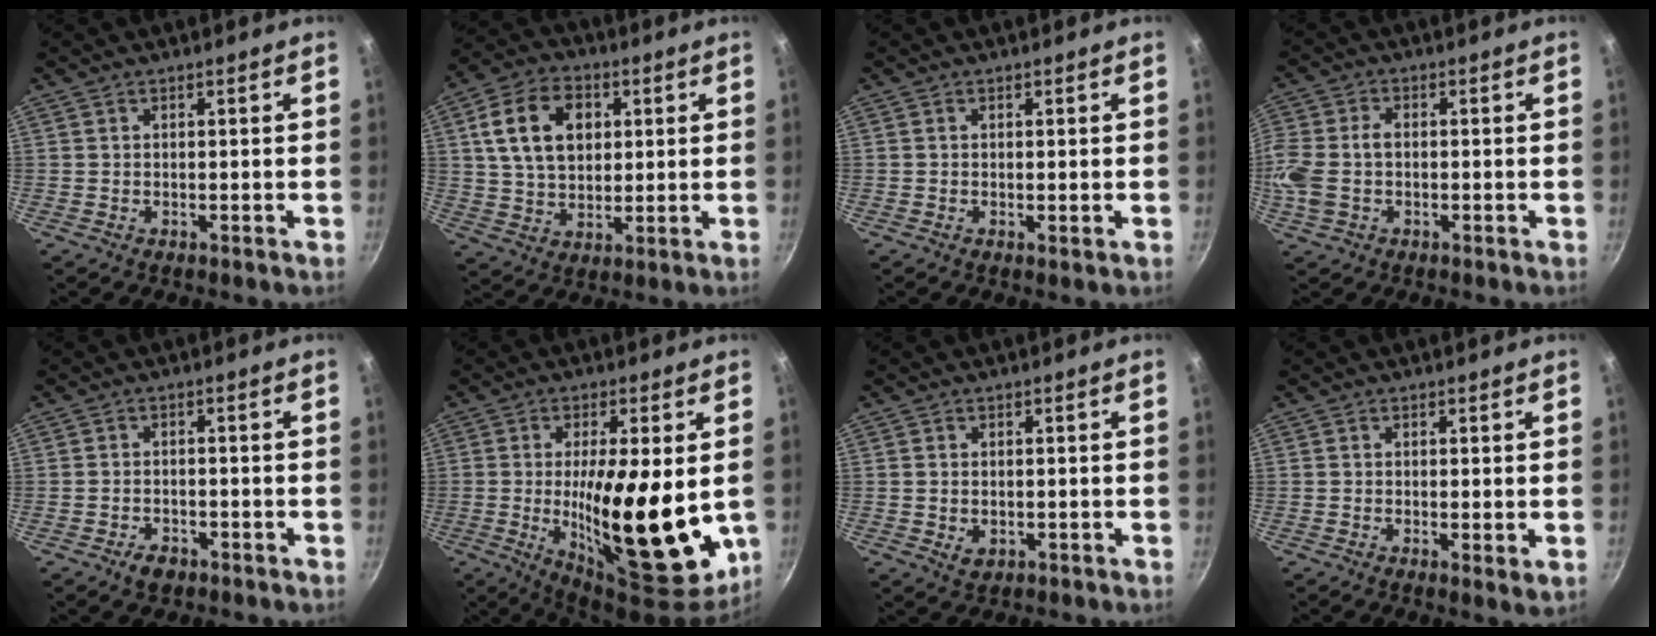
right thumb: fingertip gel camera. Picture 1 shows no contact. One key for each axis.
{"total": 14.3, "fx": 3.7, "fy": 10.0, "fz": 9.5, "tx": -0.148, "ty": 0.003, "tz": 0.059}
{"total": 0.7, "fx": 0.0, "fy": 0.1, "fz": 0.7, "tx": -0.011, "ty": -0.003, "tz": -0.001}
{"total": 9.1, "fx": -0.7, "fy": 6.0, "fz": 6.7, "tx": -0.149, "ty": 0.008, "tz": -0.024}
{"total": 3.3, "fx": -2.0, "fy": 2.0, "fz": 1.6, "tx": -0.025, "ty": 0.019, "tz": -0.029}
{"total": 21.3, "fx": -0.7, "fy": 7.1, "fz": 20.1, "tx": -0.291, "ty": -0.023, "tz": -0.004}
{"total": 2.2, "fx": -0.2, "fy": 1.5, "fz": 1.5, "tx": -0.024, "ty": -0.003, "tz": -0.002}
{"total": 2.2, "fx": 0.1, "fy": 0.5, "fz": 2.1, "tx": -0.034, "ty": -0.011, "tz": 0.000}